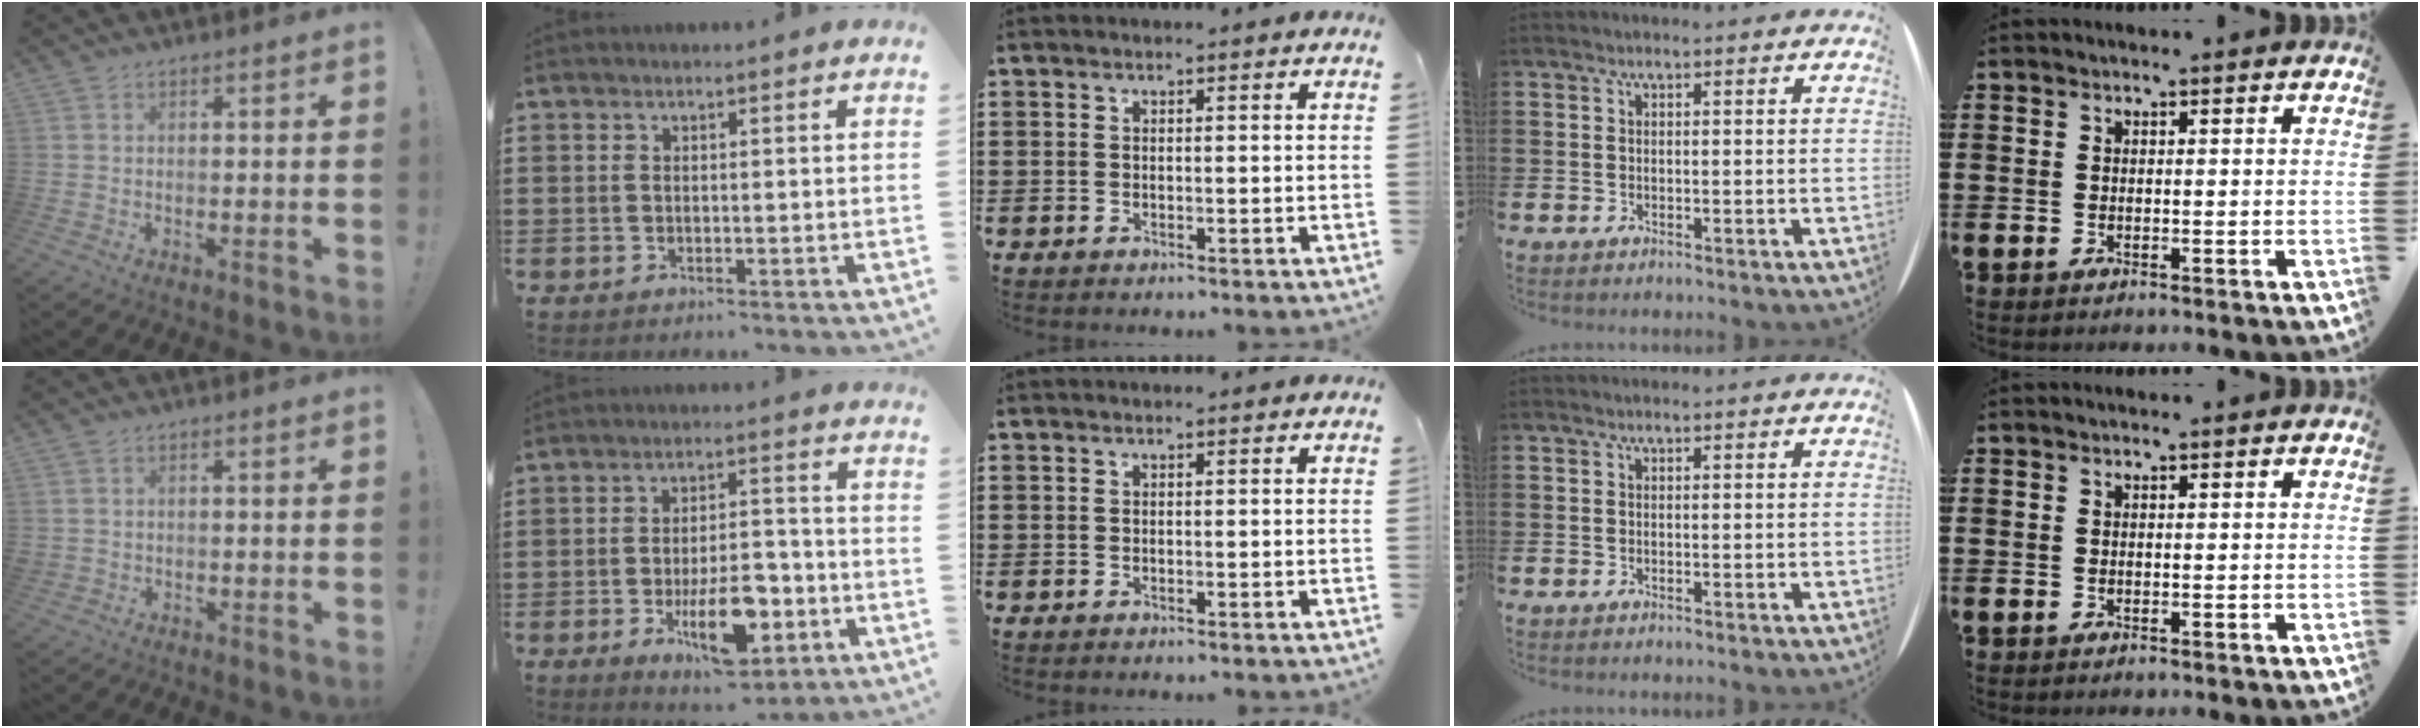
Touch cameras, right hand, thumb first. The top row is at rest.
{"thumb": {"total": 0.9, "force": [0.1, 0.8, 0.3], "torque": [-0.012, 0.005, 0.003]}, "index": {"total": 10.4, "force": [-3.9, 4.5, 8.5], "torque": [-0.142, -0.003, -0.067]}}